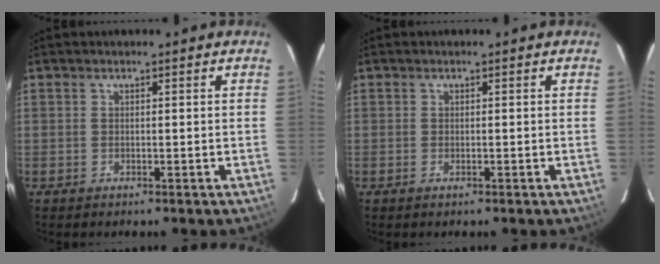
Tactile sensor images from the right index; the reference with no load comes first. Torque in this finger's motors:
{"motor_torque": [0.11, 0.00, 0.07, 0.00]}